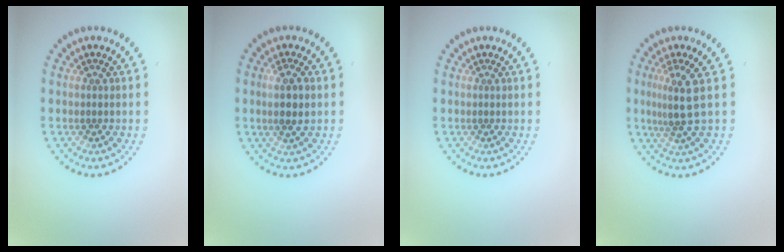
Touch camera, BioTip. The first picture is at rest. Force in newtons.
{"total": 2.6, "press": 2.5, "slide": 0.7}
{"total": 0.0}
{"total": 3.1, "press": 2.3, "slide": 2.1}